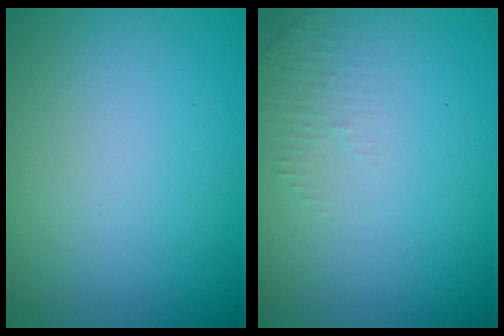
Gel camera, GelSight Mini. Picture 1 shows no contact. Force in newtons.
{"total": 1.3, "press": 1.2, "slide": 0.3}